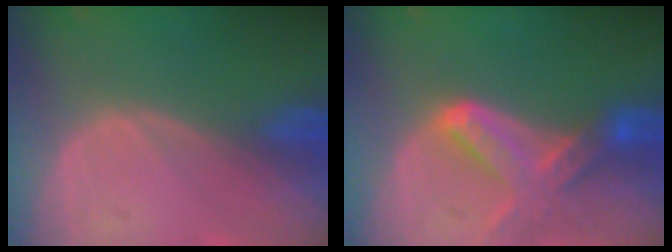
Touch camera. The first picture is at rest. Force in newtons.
{"total": 7.0, "press": 6.5, "slide": 2.6}